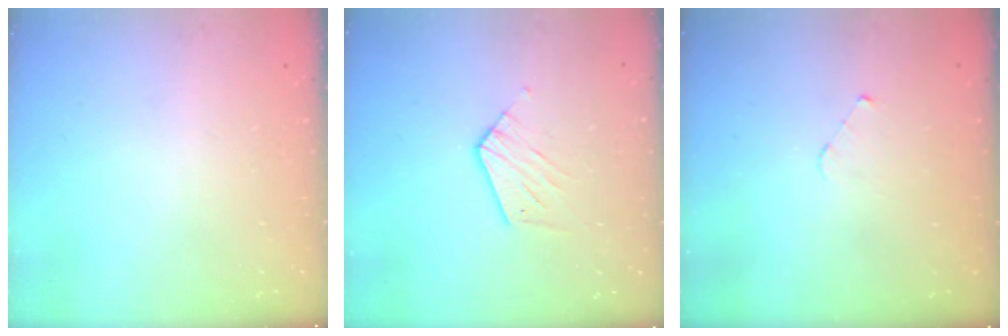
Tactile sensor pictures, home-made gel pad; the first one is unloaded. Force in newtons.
{"total": 7.6, "press": 7.6, "slide": 0.5}
{"total": 3.2, "press": 3.1, "slide": 0.3}